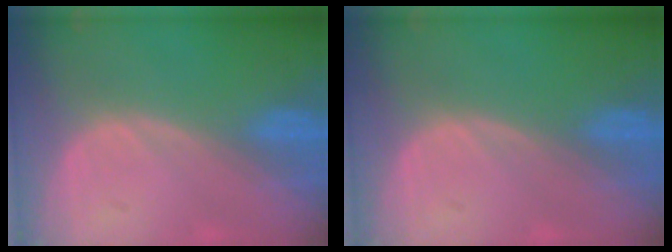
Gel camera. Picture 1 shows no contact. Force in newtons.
{"total": 0.0}